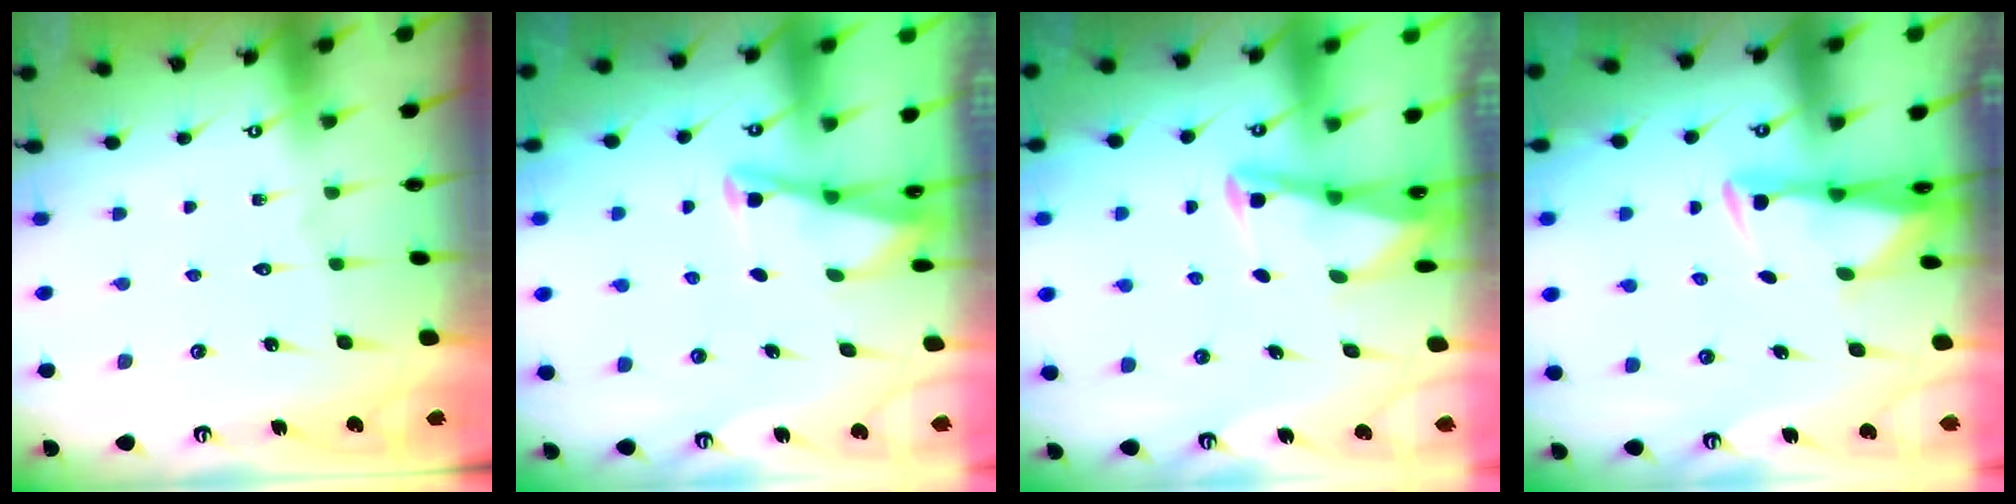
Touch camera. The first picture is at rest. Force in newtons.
{"total": 2.9, "press": 2.9, "slide": 0.4}
{"total": 2.9, "press": 2.8, "slide": 0.4}
{"total": 2.9, "press": 2.8, "slide": 0.9}